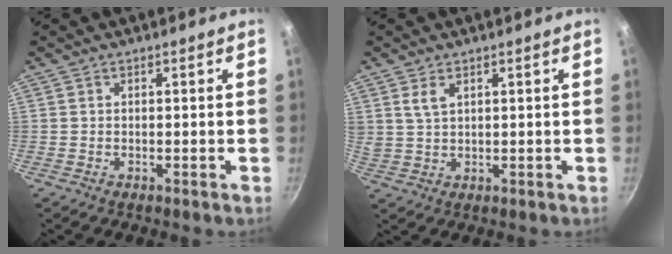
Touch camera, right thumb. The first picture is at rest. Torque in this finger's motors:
{"motor_torque": [-0.41, 0.51, 0.29, 0.26, 0.06]}